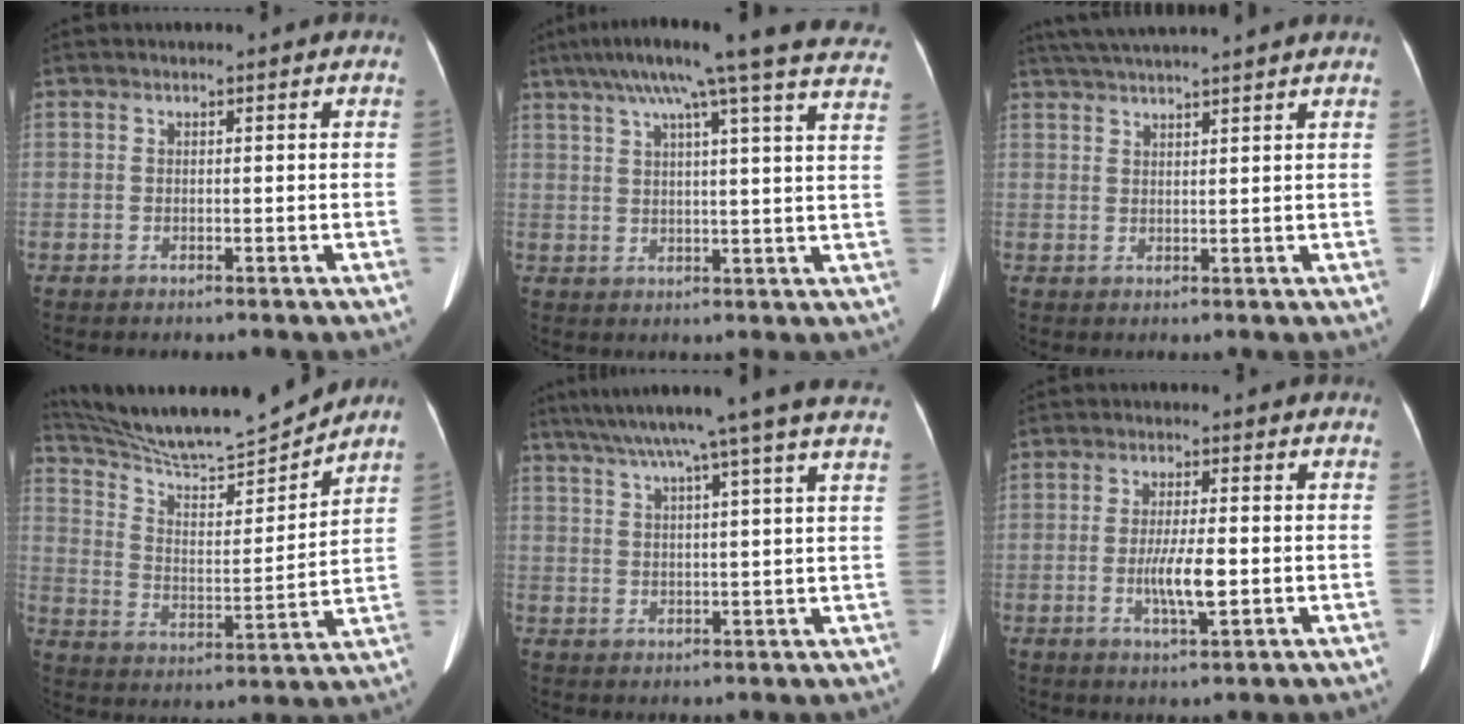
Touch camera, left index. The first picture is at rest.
{"total": 26.5, "force": [21.9, 0.3, 14.9], "torque": [-0.212, -0.001, 0.271]}
{"total": 10.9, "force": [9.7, -0.7, 4.9], "torque": [-0.086, 0.037, 0.137]}
{"total": 16.5, "force": [15.6, -0.1, 5.4], "torque": [-0.100, -0.017, 0.257]}
{"total": 16.5, "force": [13.4, -1.9, 9.3], "torque": [-0.156, 0.007, 0.178]}
{"total": 5.4, "force": [-1.1, 0.7, 5.2], "torque": [-0.102, -0.010, -0.022]}